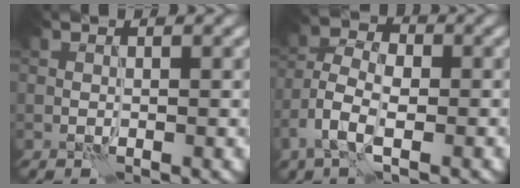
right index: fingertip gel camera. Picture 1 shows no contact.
{"total": 5.0, "force": [-2.3, 2.5, 3.7], "torque": [-0.078, 0.007, -0.053]}